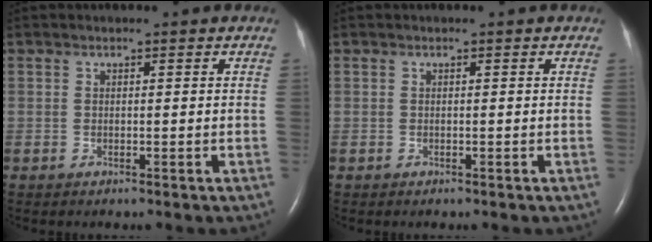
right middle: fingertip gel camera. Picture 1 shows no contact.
{"total": 0.0}